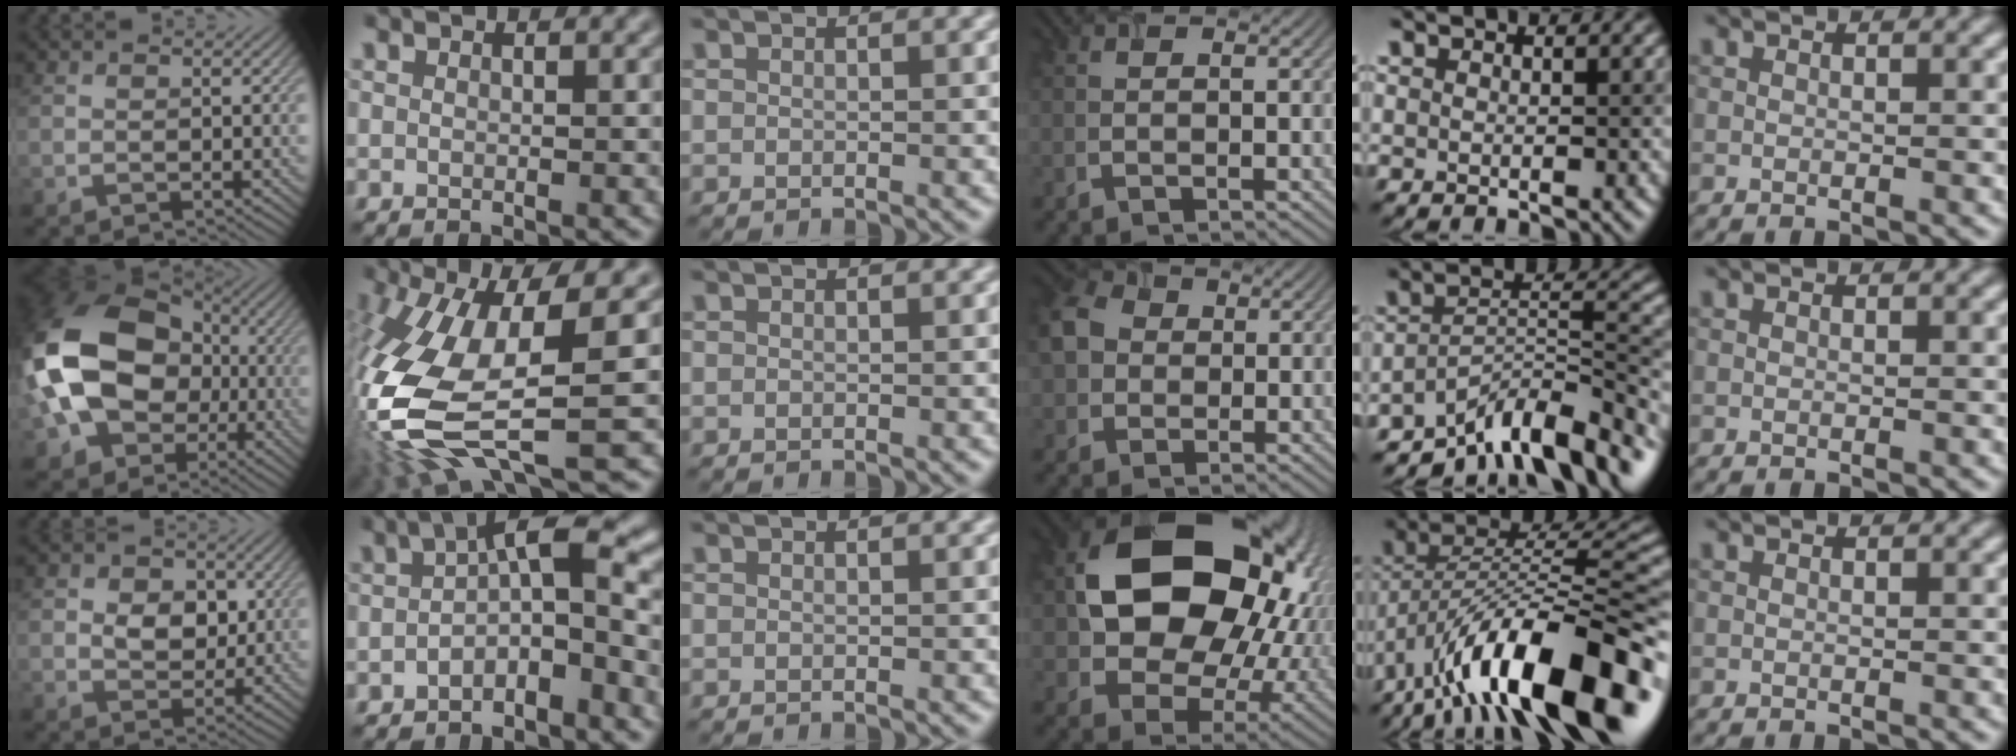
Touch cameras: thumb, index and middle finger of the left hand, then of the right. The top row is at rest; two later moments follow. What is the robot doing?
{"motion": "open", "object": "airpods case & airpods"}